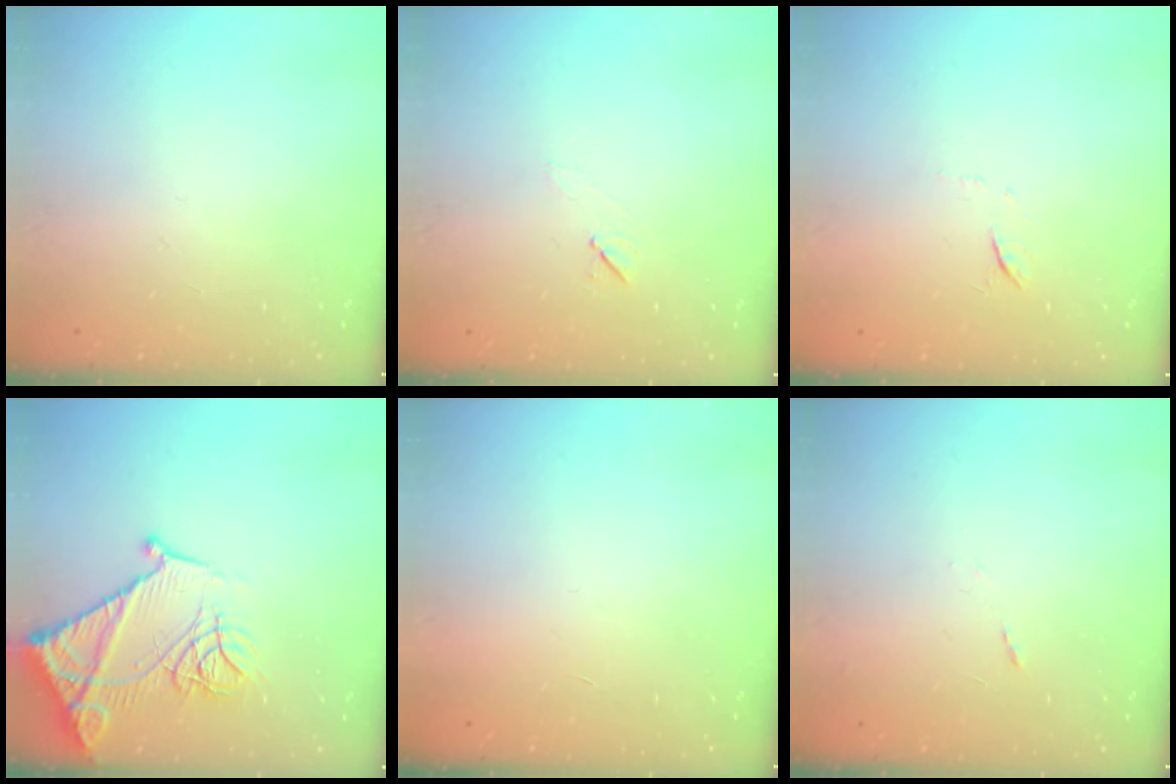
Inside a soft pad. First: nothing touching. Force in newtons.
{"total": 4.8, "press": 4.4, "slide": 2.0}
{"total": 5.0, "press": 4.8, "slide": 1.4}
{"total": 19.3, "press": 19.2, "slide": 2.1}
{"total": 1.7, "press": 1.7, "slide": 0.1}
{"total": 5.3, "press": 5.3, "slide": 0.5}